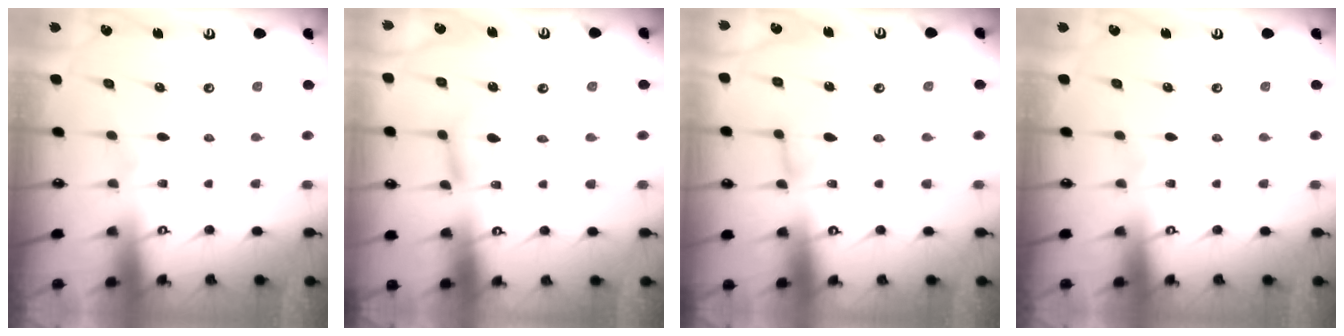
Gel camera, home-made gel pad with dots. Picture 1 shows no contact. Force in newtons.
{"total": 6.3, "press": 6.3, "slide": 0.4}
{"total": 3.5, "press": 3.5, "slide": 0.3}
{"total": 0.0}